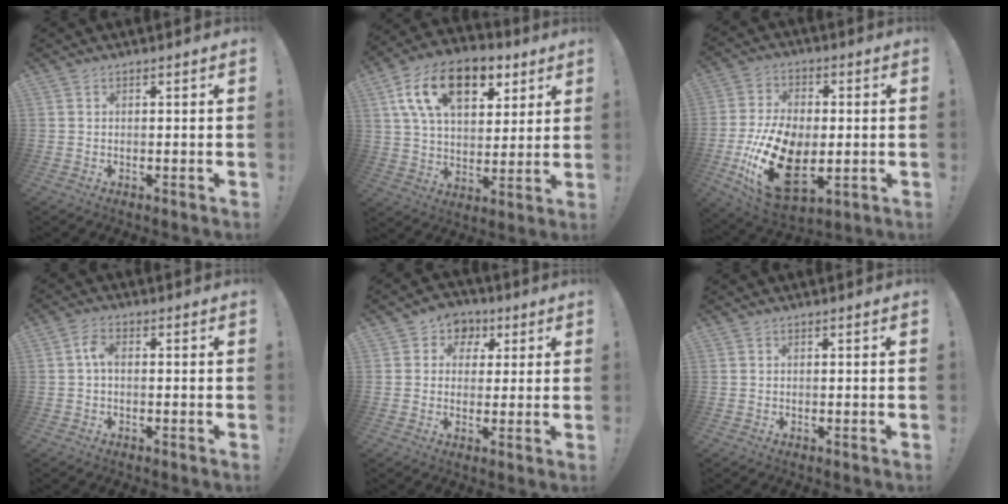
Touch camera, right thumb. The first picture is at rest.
{"total": 19.4, "force": [9.2, 11.5, 12.7], "torque": [-0.215, -0.030, 0.166]}
{"total": 22.1, "force": [-5.1, 13.5, 16.7], "torque": [-0.321, 0.026, -0.074]}
{"total": 3.7, "force": [0.0, 1.8, 3.2], "torque": [-0.074, 0.011, 0.000]}
{"total": 6.4, "force": [1.4, 6.1, 1.4], "torque": [-0.010, -0.002, 0.029]}
{"total": 0.0}